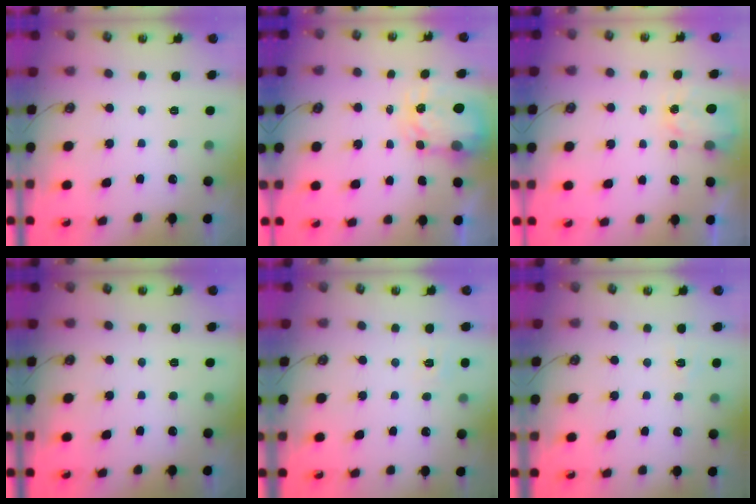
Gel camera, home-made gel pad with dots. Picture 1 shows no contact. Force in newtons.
{"total": 5.0, "press": 4.9, "slide": 0.6}
{"total": 2.9, "press": 2.8, "slide": 0.4}
{"total": 0.0}
{"total": 4.6, "press": 4.6, "slide": 0.3}
{"total": 3.9, "press": 3.9, "slide": 0.5}